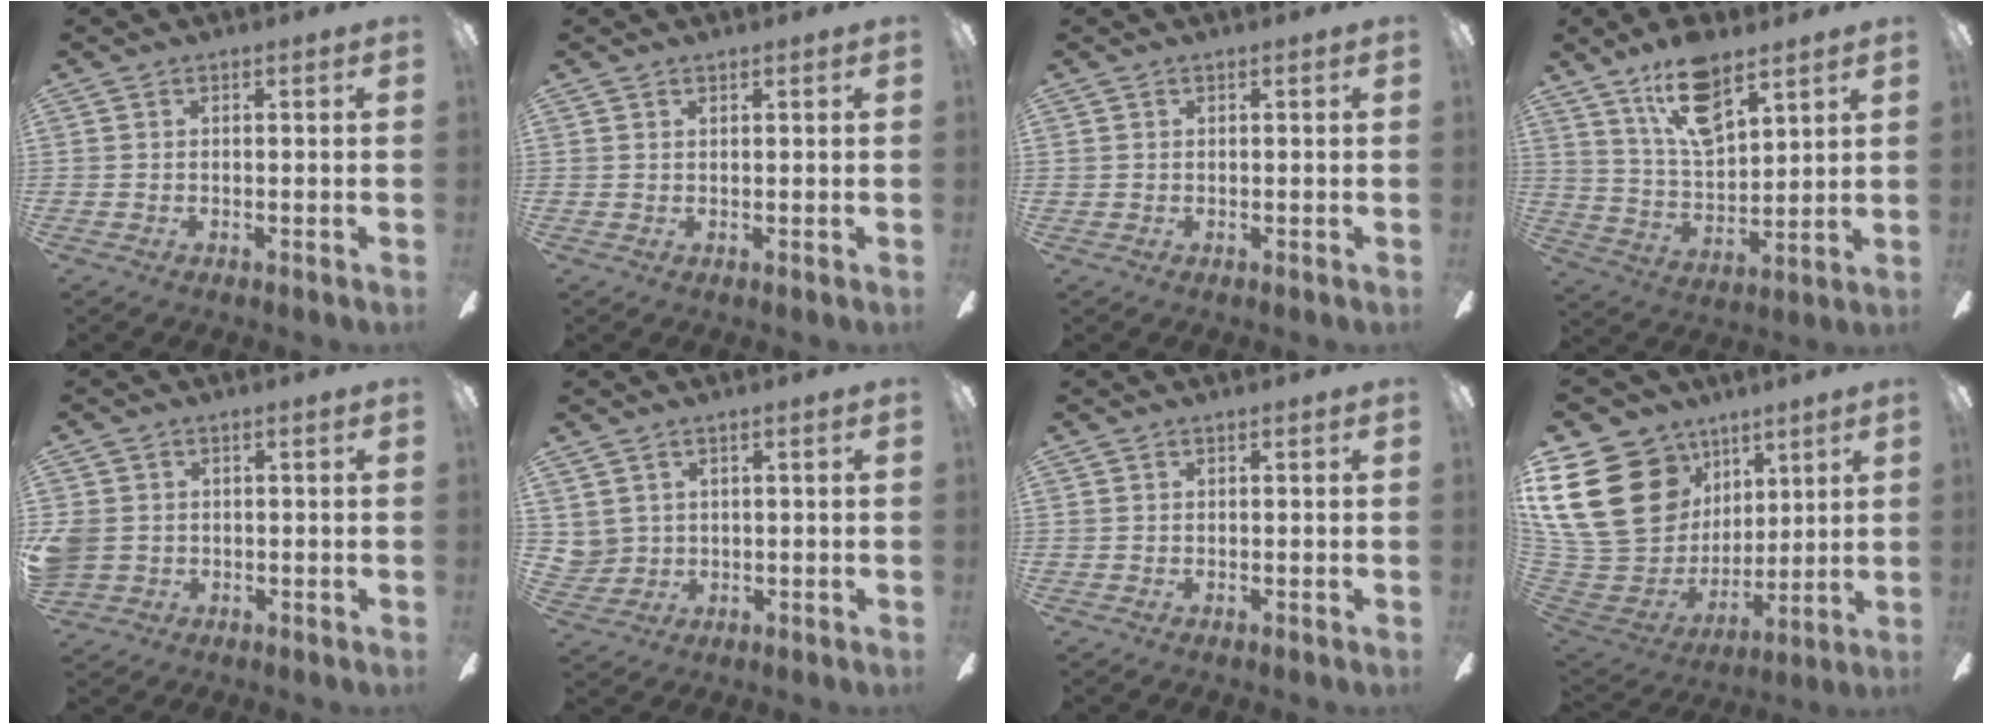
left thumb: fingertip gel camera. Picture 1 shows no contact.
{"total": 0.6, "force": [0.5, 0.1, 0.2], "torque": [-0.004, 0.001, 0.010]}
{"total": 0.0}
{"total": 14.7, "force": [9.8, 6.2, 9.0], "torque": [-0.163, -0.035, 0.174]}
{"total": 4.1, "force": [0.2, 3.9, 1.4], "torque": [-0.036, 0.009, 0.007]}
{"total": 3.5, "force": [2.0, 2.8, 0.0], "torque": [-0.015, 0.000, 0.040]}
{"total": 0.0}
{"total": 25.5, "force": [9.5, 19.6, 13.2], "torque": [-0.288, -0.046, 0.201]}